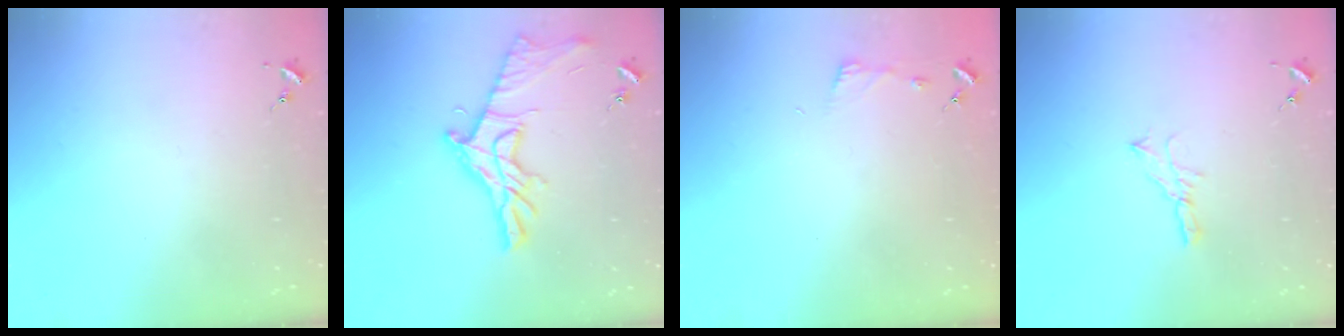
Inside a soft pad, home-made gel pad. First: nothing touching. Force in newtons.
{"total": 14.6, "press": 14.6, "slide": 0.4}
{"total": 2.9, "press": 2.9, "slide": 0.3}
{"total": 5.3, "press": 5.3, "slide": 0.5}